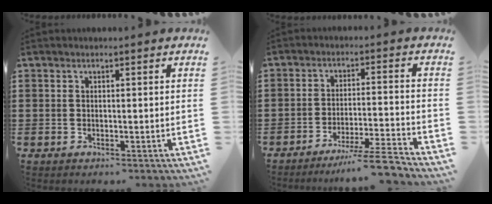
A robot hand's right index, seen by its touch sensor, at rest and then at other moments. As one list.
[{"total": 6.3, "force": [-5.6, -0.7, 3.0], "torque": [-0.051, -0.016, -0.106]}]